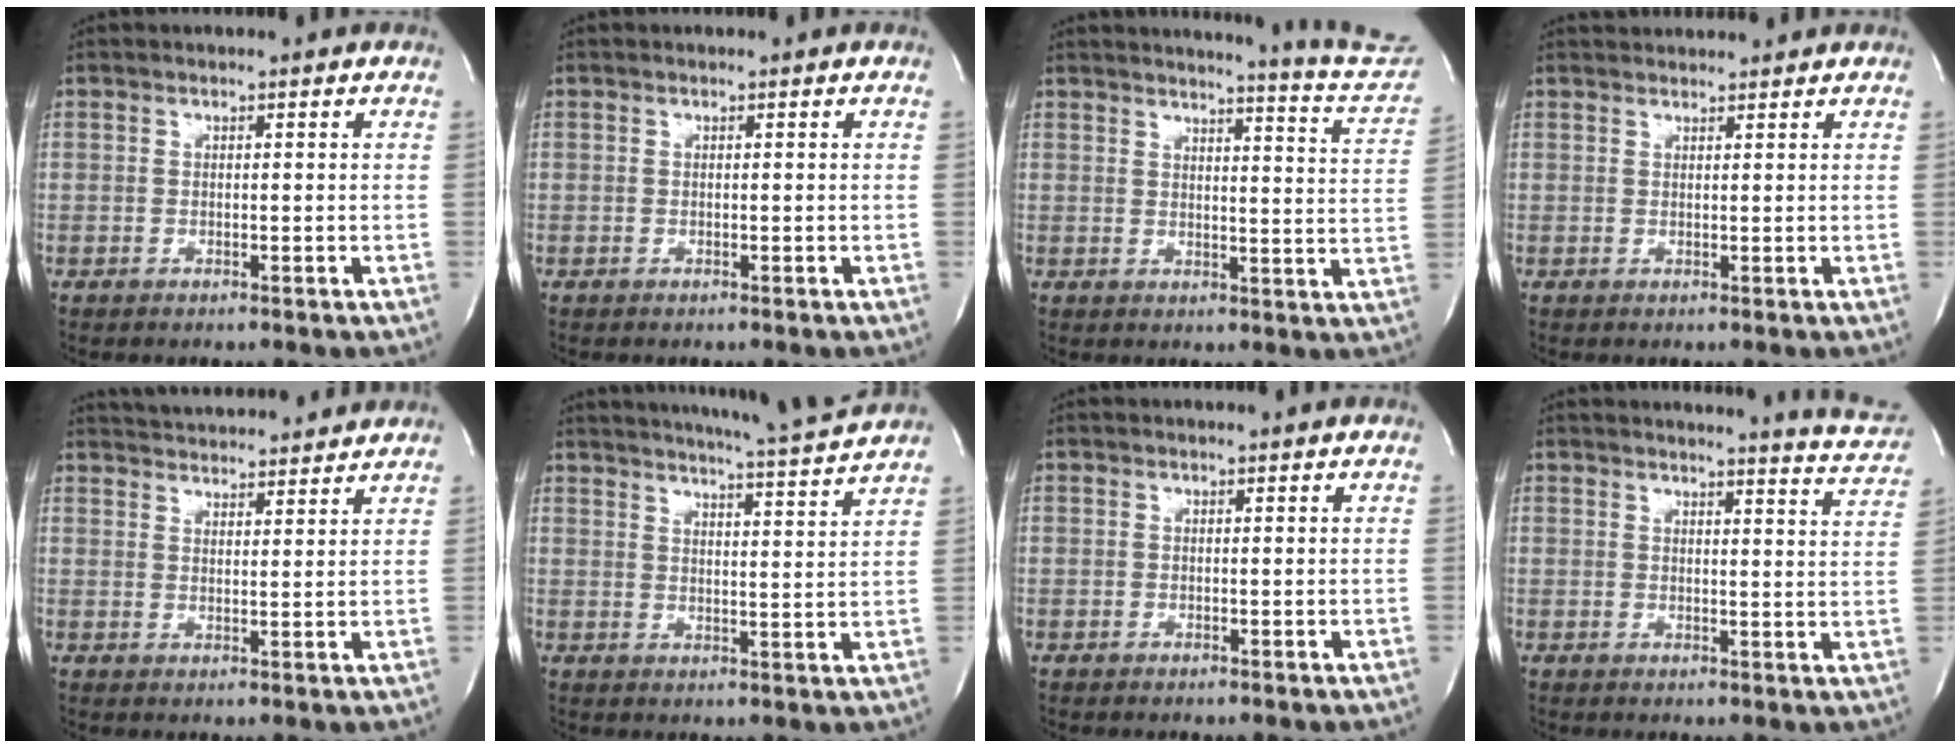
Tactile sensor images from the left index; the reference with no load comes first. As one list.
[{"total": 0.0}, {"total": 14.8, "force": [14.4, -1.2, 3.1], "torque": [-0.042, -0.108, 0.145]}, {"total": 4.1, "force": [4.1, 0.3, 0.5], "torque": [-0.011, 0.027, 0.056]}, {"total": 12.9, "force": [12.2, 1.6, 3.7], "torque": [-0.063, 0.022, 0.172]}, {"total": 13.4, "force": [12.5, -1.6, 4.5], "torque": [-0.085, -0.037, 0.164]}, {"total": 0.0}, {"total": 9.7, "force": [9.5, -0.3, 1.9], "torque": [-0.019, -0.058, 0.087]}]